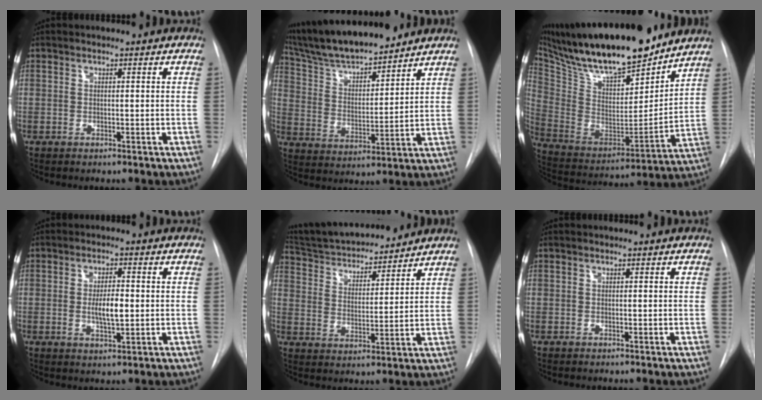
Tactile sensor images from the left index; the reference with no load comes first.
{"total": 16.0, "force": [14.4, 2.1, 6.7], "torque": [-0.123, 0.013, 0.257]}
{"total": 25.2, "force": [20.8, 5.2, 13.2], "torque": [-0.248, -0.006, 0.352]}
{"total": 4.7, "force": [-0.2, 1.4, 4.5], "torque": [-0.080, -0.003, 0.000]}
{"total": 16.2, "force": [15.0, 2.8, 5.4], "torque": [-0.091, 0.016, 0.247]}
{"total": 0.0}